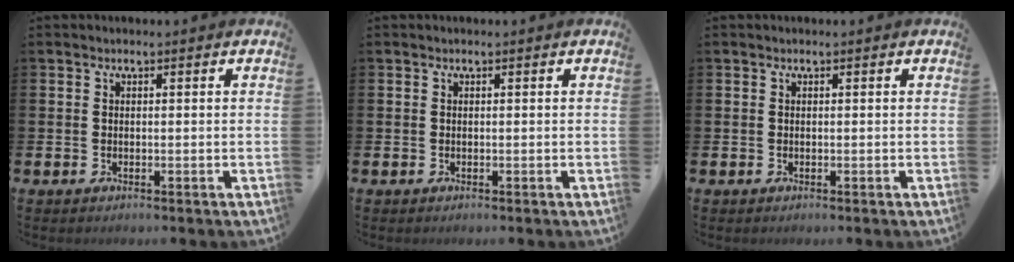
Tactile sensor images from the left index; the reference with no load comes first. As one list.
[{"total": 0.0}, {"total": 0.0}]